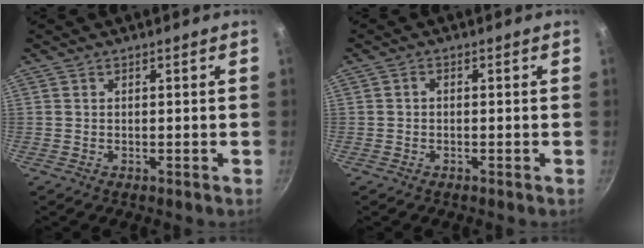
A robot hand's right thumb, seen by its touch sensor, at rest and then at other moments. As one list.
[{"total": 0.9, "force": [-0.4, 0.6, 0.6], "torque": [-0.013, 0.007, -0.007]}]